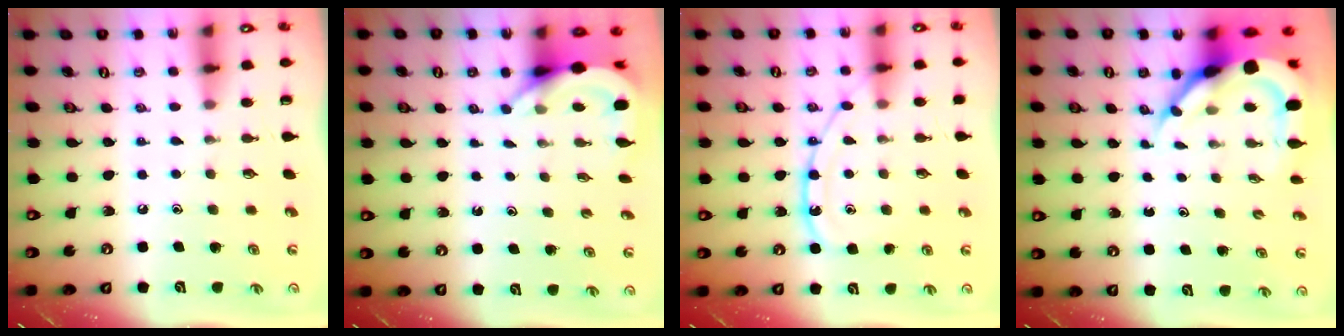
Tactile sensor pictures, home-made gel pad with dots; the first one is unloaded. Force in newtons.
{"total": 4.7, "press": 4.7, "slide": 0.4}
{"total": 13.2, "press": 13.1, "slide": 1.2}
{"total": 9.9, "press": 9.8, "slide": 1.2}